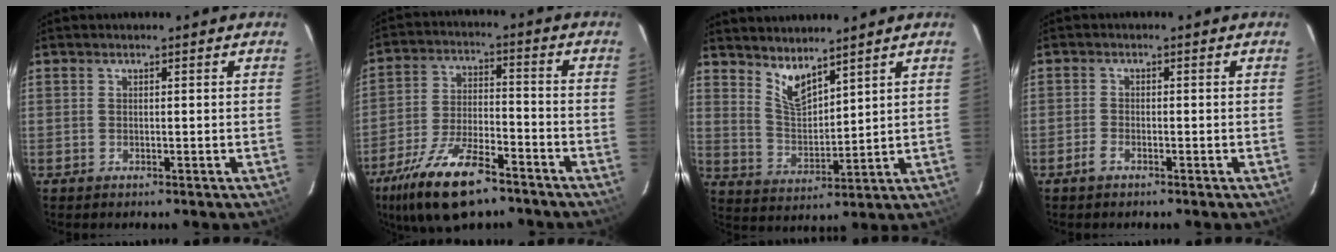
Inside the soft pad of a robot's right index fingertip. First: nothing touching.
{"total": 16.6, "force": [-11.5, 5.7, 10.5], "torque": [-0.220, -0.022, -0.206]}
{"total": 6.6, "force": [5.2, 1.9, 3.5], "torque": [-0.063, -0.008, 0.107]}
{"total": 1.8, "force": [-1.4, 0.7, 0.9], "torque": [-0.025, 0.001, -0.030]}